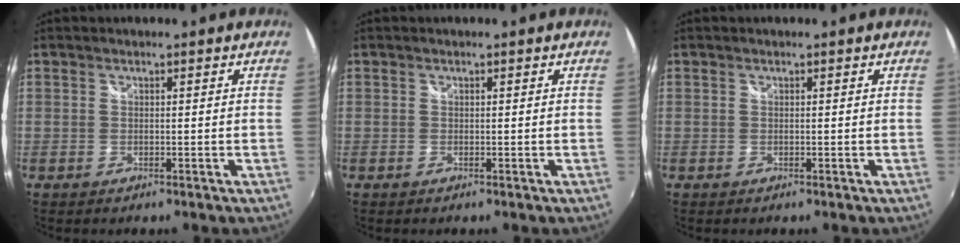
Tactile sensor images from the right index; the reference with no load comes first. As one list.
[{"total": 0.0}, {"total": 0.0}]